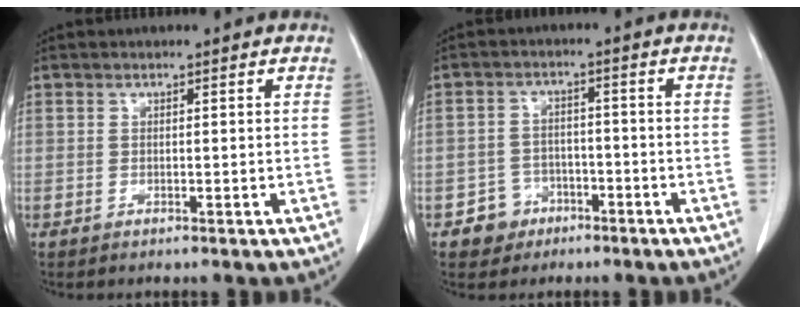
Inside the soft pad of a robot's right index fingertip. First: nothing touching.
{"total": 4.6, "force": [-2.6, 3.8, 0.4], "torque": [0.002, 0.015, -0.039]}